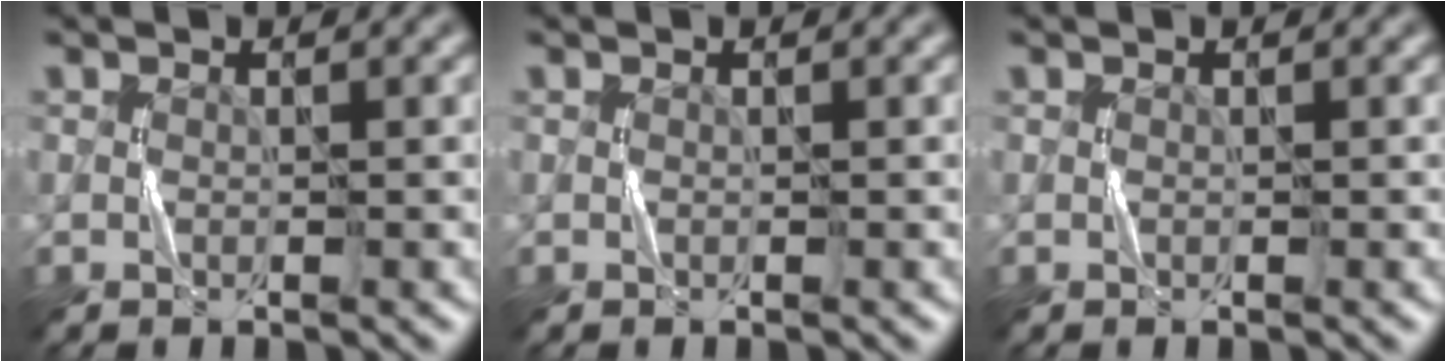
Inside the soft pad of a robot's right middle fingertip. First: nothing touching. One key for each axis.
{"total": 0.0}
{"total": 0.0}